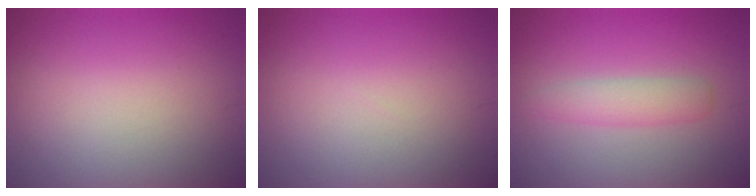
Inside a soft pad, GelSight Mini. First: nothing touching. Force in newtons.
{"total": 0.0}
{"total": 2.4, "press": 2.4, "slide": 0.1}